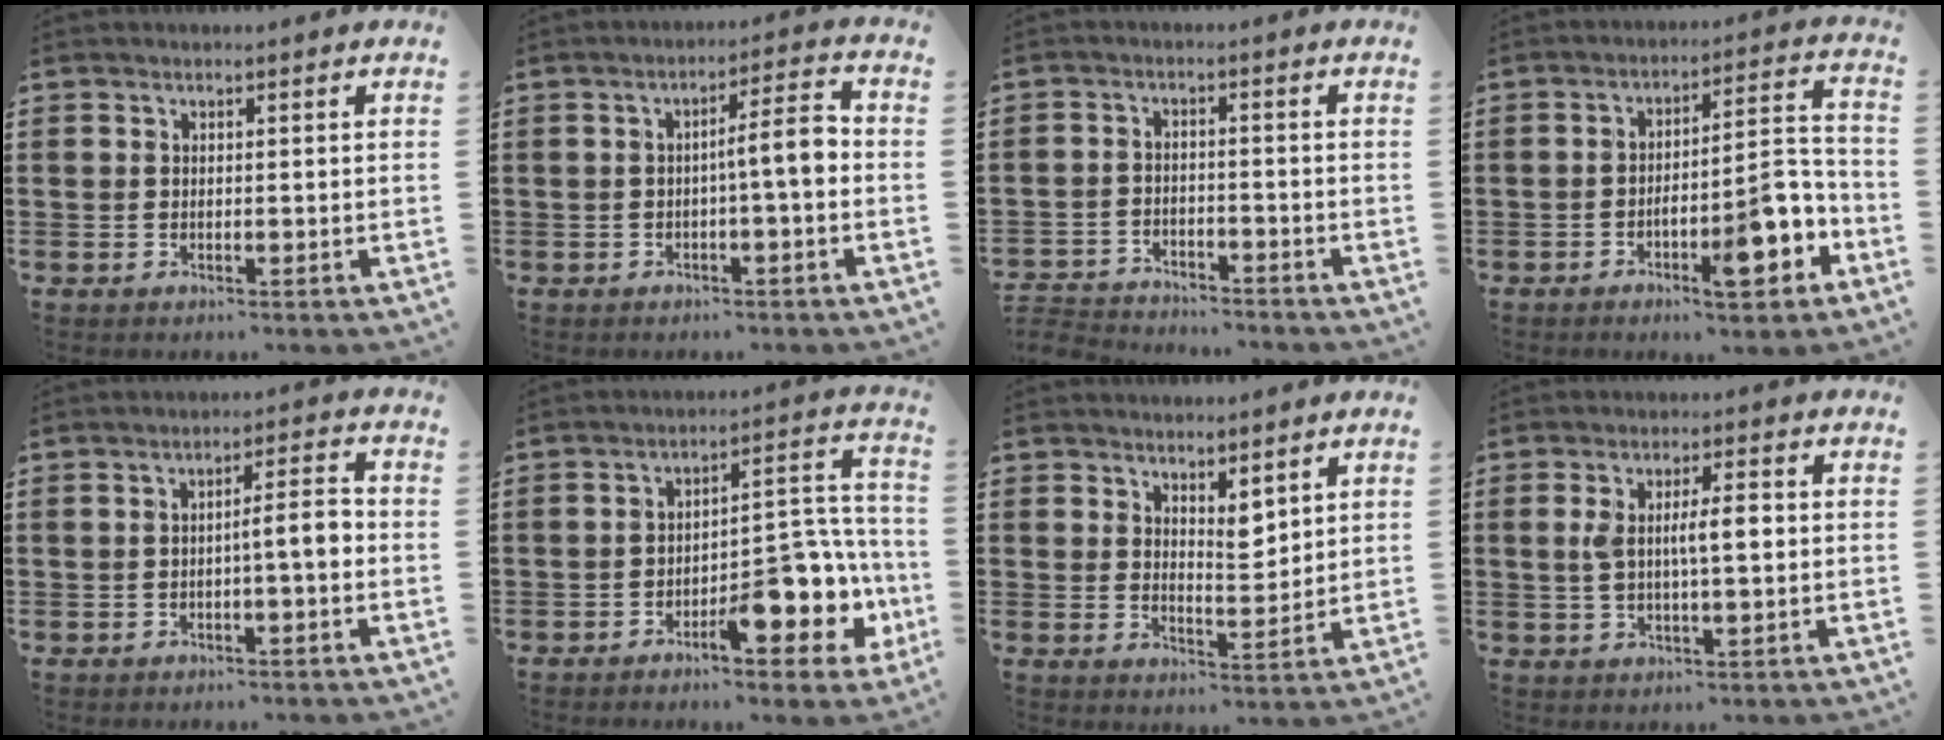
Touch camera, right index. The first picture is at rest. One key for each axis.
{"total": 5.5, "fx": -0.4, "fy": 0.7, "fz": 5.4, "tx": -0.100, "ty": 0.006, "tz": -0.012}
{"total": 3.2, "fx": -3.1, "fy": 0.4, "fz": -0.2, "tx": -0.013, "ty": -0.001, "tz": -0.071}
{"total": 10.6, "fx": -5.1, "fy": 3.3, "fz": 8.7, "tx": -0.110, "ty": 0.002, "tz": -0.088}
{"total": 4.2, "fx": -0.9, "fy": 0.5, "fz": 4.1, "tx": -0.073, "ty": 0.005, "tz": -0.019}
{"total": 10.8, "fx": -5.8, "fy": 4.3, "fz": 8.0, "tx": -0.085, "ty": 0.008, "tz": -0.102}
{"total": 3.9, "fx": 3.1, "fy": 1.5, "fz": 1.8, "tx": -0.027, "ty": -0.009, "tz": 0.053}
{"total": 5.4, "fx": 0.5, "fy": 1.7, "fz": 5.1, "tx": -0.104, "ty": 0.003, "tz": 0.003}